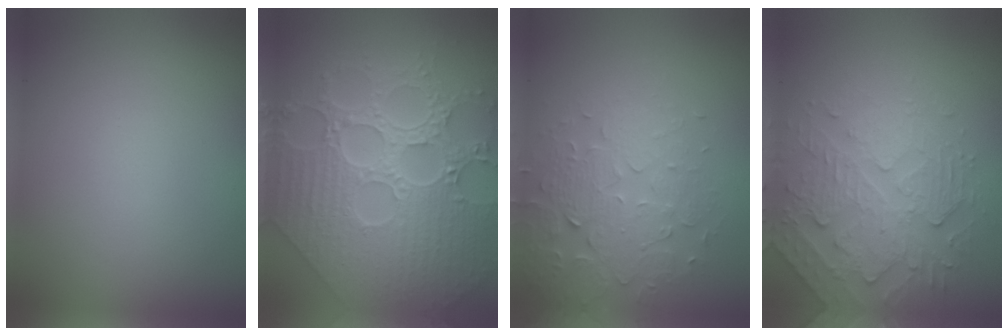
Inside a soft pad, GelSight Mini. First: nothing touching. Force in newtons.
{"total": 9.8, "press": 7.1, "slide": 6.8}
{"total": 3.9, "press": 3.6, "slide": 1.4}
{"total": 4.8, "press": 3.8, "slide": 3.0}